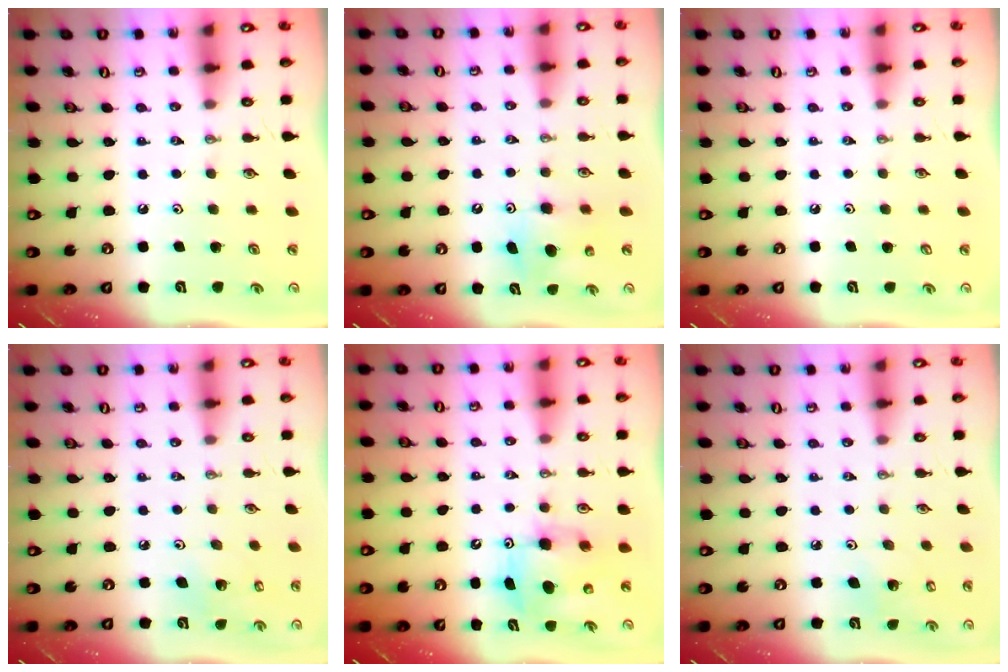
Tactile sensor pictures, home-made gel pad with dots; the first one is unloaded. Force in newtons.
{"total": 7.9, "press": 7.9, "slide": 0.8}
{"total": 1.0, "press": 0.2, "slide": 1.0}
{"total": 5.0, "press": 4.7, "slide": 1.5}
{"total": 6.8, "press": 6.5, "slide": 1.9}
{"total": 5.2, "press": 5.1, "slide": 1.2}